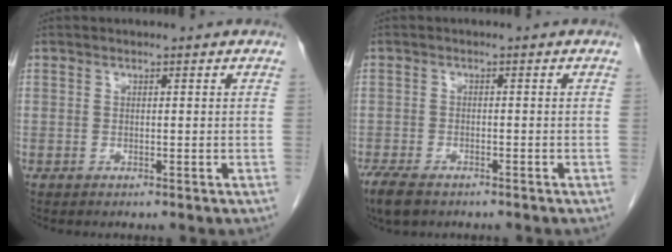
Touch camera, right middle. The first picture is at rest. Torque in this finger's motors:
{"motor_torque": [0.62, -0.43, 0.25, 0.06]}